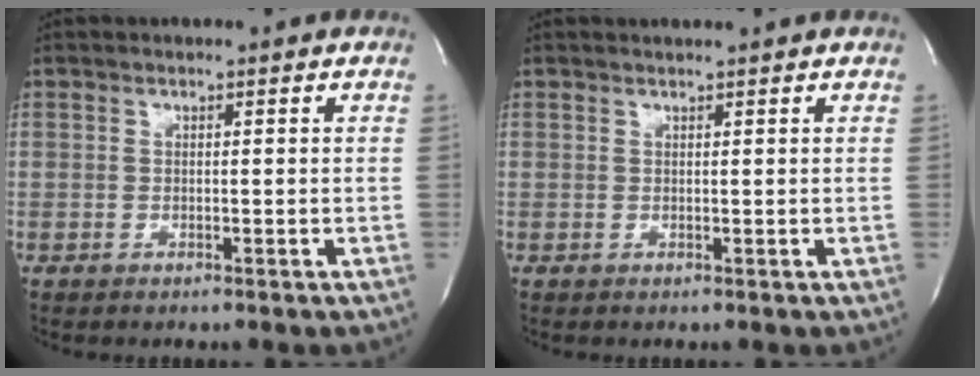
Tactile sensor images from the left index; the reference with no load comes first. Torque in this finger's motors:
{"motor_torque": [0.31, -0.25, -0.07, -0.01]}